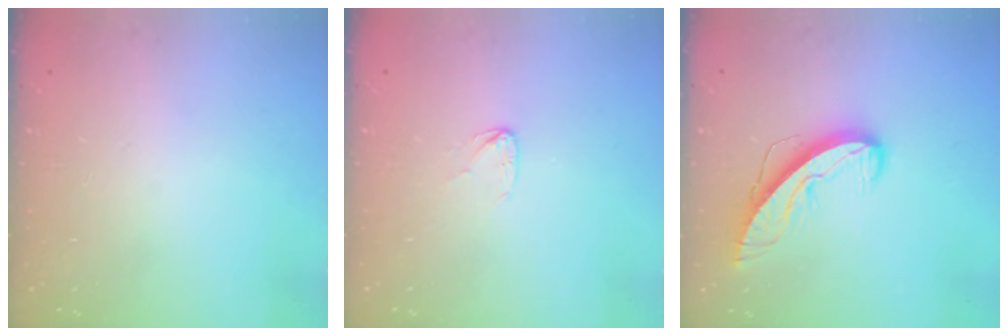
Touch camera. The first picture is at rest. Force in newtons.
{"total": 3.5, "press": 3.5, "slide": 0.2}
{"total": 9.1, "press": 9.1, "slide": 0.6}